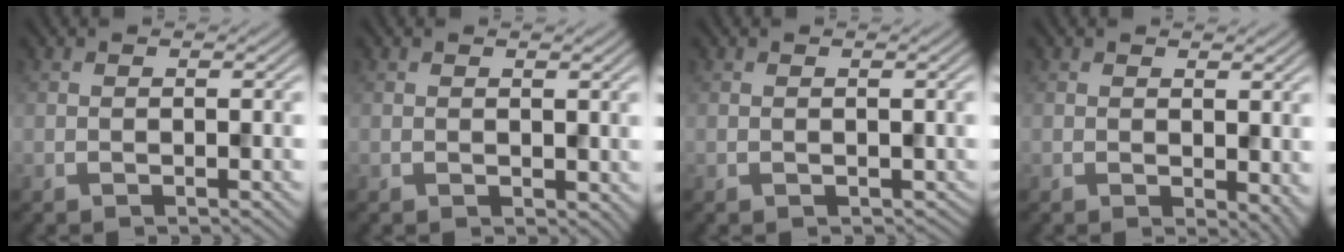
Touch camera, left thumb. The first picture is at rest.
{"total": 1.0, "force": [0.5, 0.7, 0.4], "torque": [-0.007, -0.005, 0.013]}
{"total": 0.8, "force": [0.2, 0.7, 0.1], "torque": [-0.006, -0.004, 0.006]}
{"total": 3.3, "force": [0.1, 2.1, 2.5], "torque": [-0.033, -0.011, 0.005]}